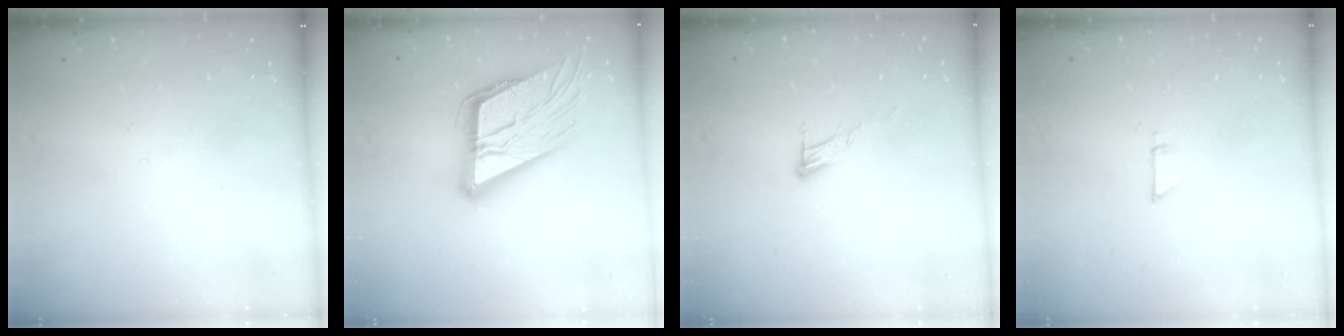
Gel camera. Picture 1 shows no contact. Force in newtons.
{"total": 19.2, "press": 19.0, "slide": 2.8}
{"total": 6.6, "press": 6.6, "slide": 0.5}
{"total": 3.5, "press": 3.4, "slide": 0.4}